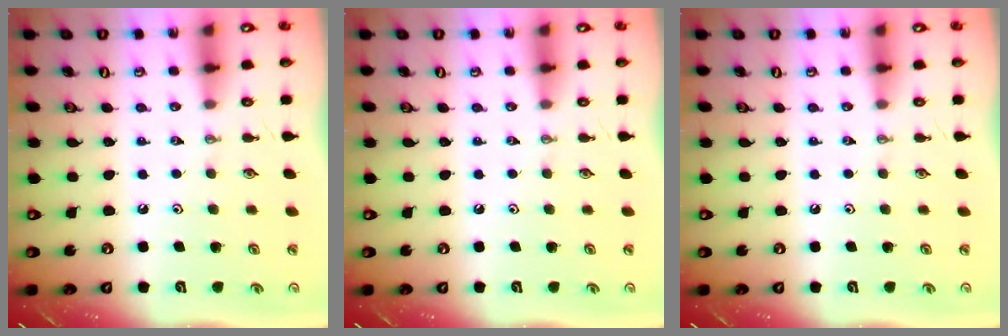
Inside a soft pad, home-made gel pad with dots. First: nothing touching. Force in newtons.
{"total": 0.0}
{"total": 0.0}